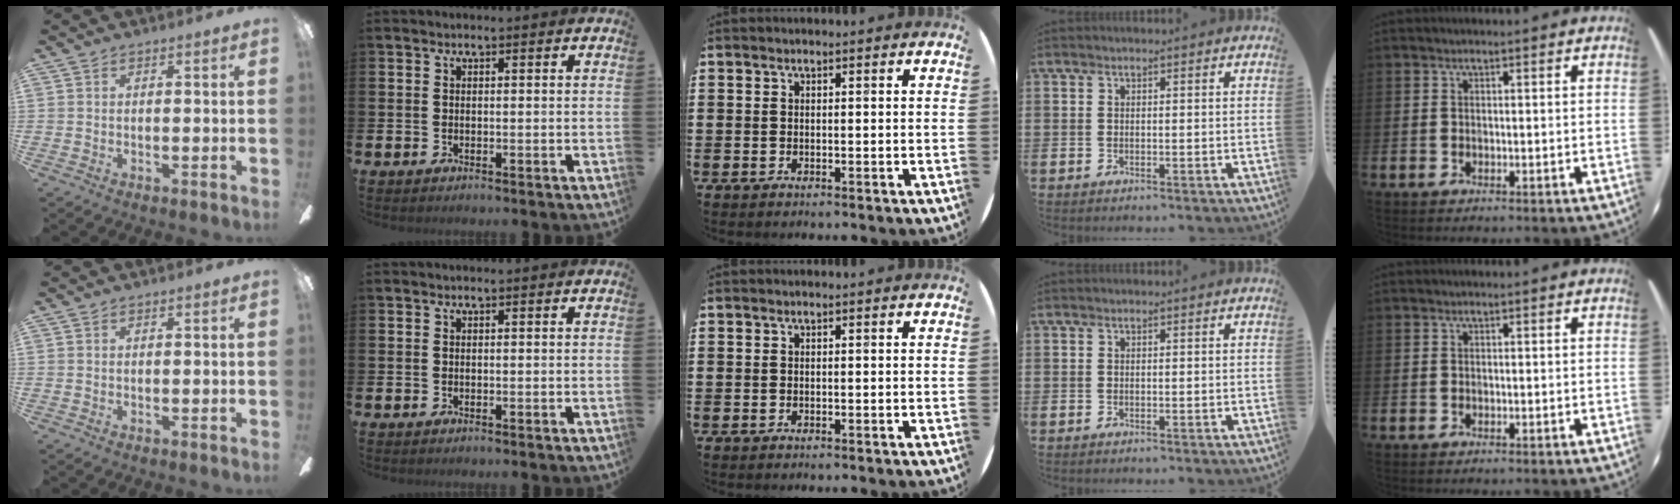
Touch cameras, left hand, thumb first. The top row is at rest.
{}